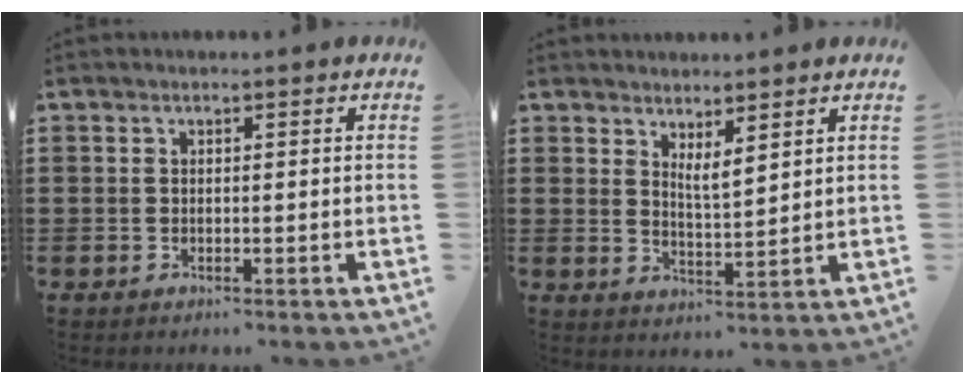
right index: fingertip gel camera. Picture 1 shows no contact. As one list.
[{"total": 2.7, "force": [2.3, 0.2, 1.4], "torque": [-0.032, -0.003, 0.042]}]